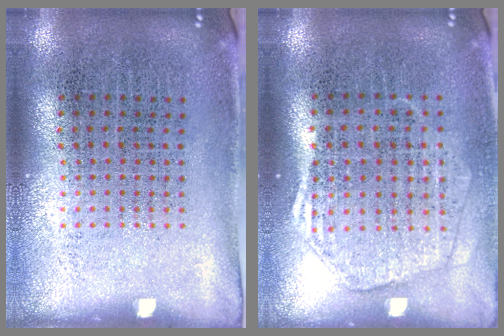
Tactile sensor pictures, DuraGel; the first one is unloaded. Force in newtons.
{"total": 1.7, "press": 1.6, "slide": 0.7}